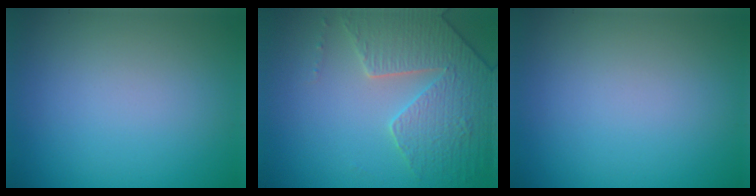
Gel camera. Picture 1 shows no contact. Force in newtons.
{"total": 4.3, "press": 4.2, "slide": 0.9}
{"total": 0.0}